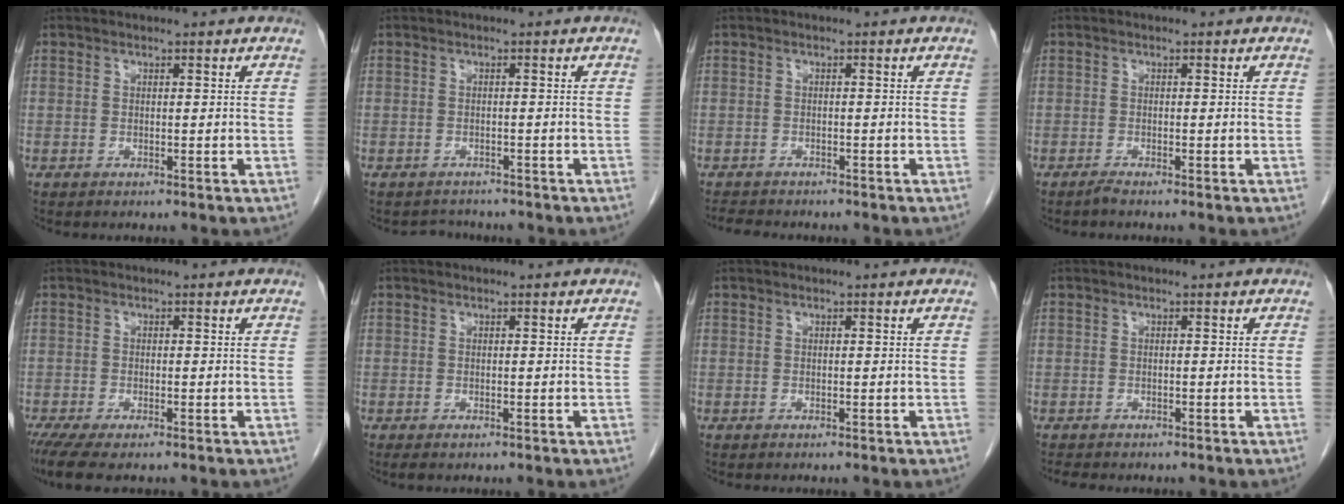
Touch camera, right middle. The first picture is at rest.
{"total": 2.1, "force": [-1.9, 0.7, -0.3], "torque": [-0.001, -0.005, -0.028]}
{"total": 3.5, "force": [-3.2, 1.0, 1.0], "torque": [-0.019, -0.010, -0.050]}
{"total": 0.8, "force": [-0.7, -0.2, 0.3], "torque": [-0.006, -0.001, -0.013]}
{"total": 5.0, "force": [-3.7, 0.9, 3.2], "torque": [-0.060, -0.016, -0.062]}
{"total": 0.5, "force": [-0.3, 0.2, 0.4], "torque": [-0.006, -0.001, -0.004]}
{"total": 0.0}
{"total": 2.1, "force": [-1.8, 0.7, 0.8], "torque": [-0.020, -0.007, -0.022]}